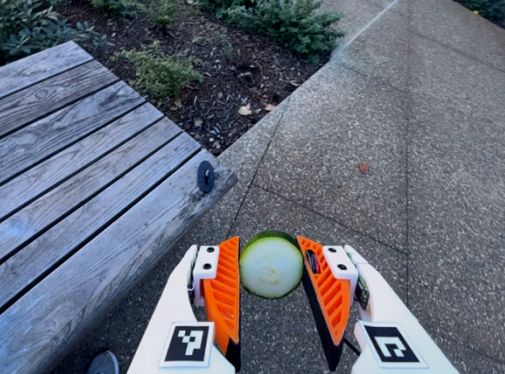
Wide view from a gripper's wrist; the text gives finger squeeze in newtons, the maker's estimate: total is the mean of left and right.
{"total": 7.6, "left": 7.6, "right": 7.6}